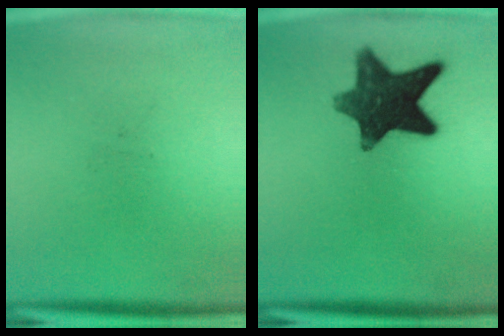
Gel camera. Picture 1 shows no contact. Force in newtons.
{"total": 12.6}